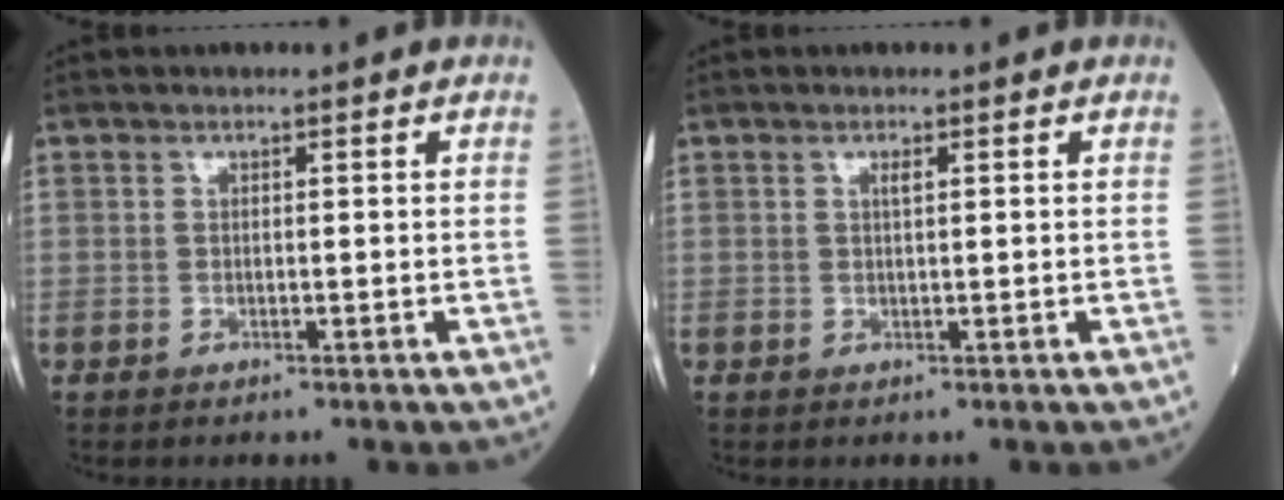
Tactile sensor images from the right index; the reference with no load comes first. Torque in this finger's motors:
{"motor_torque": [0.10, 0.12, 0.18, 0.03]}